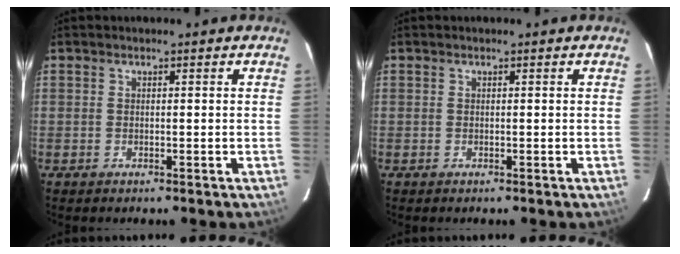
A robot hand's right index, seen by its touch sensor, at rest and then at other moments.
{"total": 0.0}